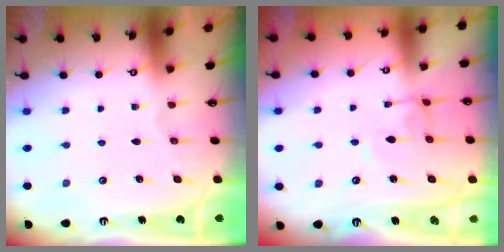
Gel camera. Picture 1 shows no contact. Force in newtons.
{"total": 1.5, "press": 1.5, "slide": 0.3}